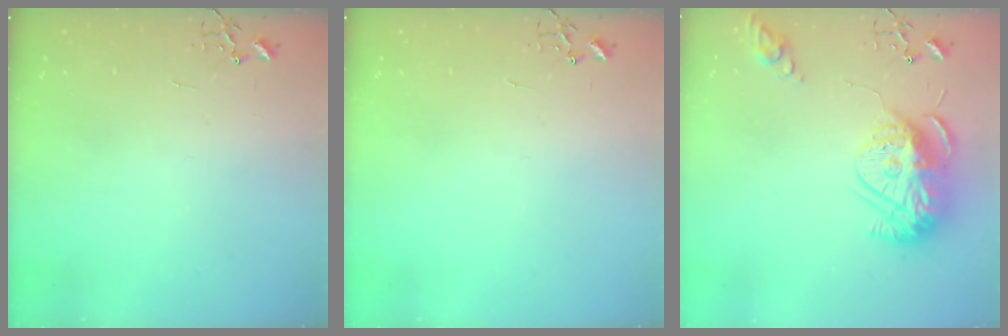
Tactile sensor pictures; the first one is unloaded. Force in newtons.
{"total": 0.0}
{"total": 16.0, "press": 16.0, "slide": 1.5}